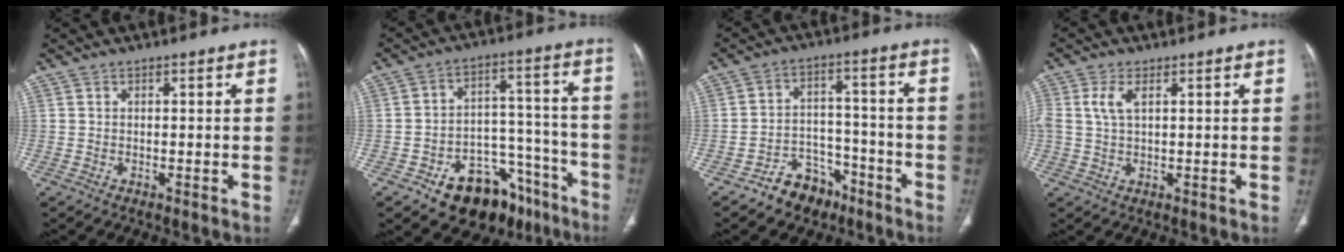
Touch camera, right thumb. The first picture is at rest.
{"total": 17.6, "force": [-10.9, 10.3, 9.2], "torque": [-0.083, 0.097, -0.154]}
{"total": 8.6, "force": [-6.0, 5.7, 2.4], "torque": [-0.003, 0.063, -0.095]}
{"total": 3.7, "force": [1.3, 1.9, 2.9], "torque": [-0.071, 0.006, 0.029]}